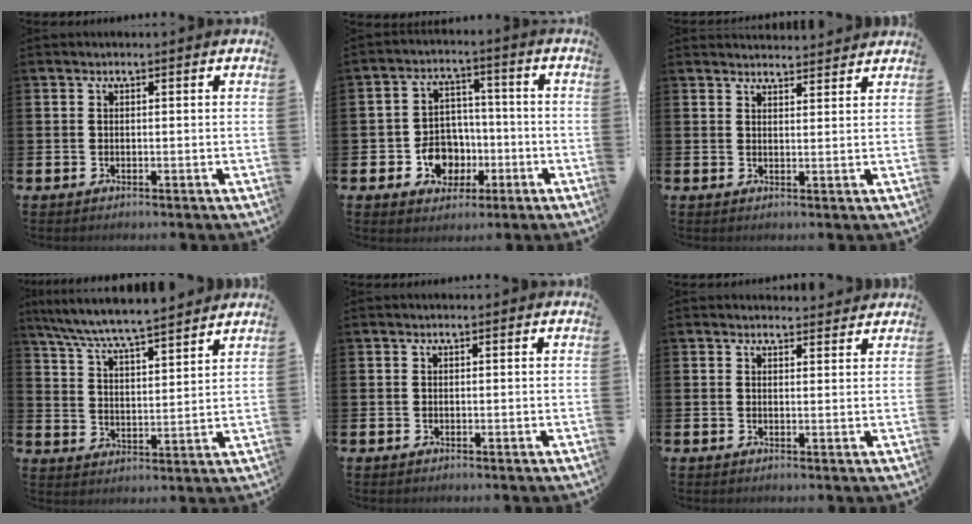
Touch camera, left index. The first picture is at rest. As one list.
[{"total": 6.8, "force": [-2.1, 5.8, 2.8], "torque": [-0.060, 0.020, -0.035]}, {"total": 2.9, "force": [2.9, 0.3, -0.1], "torque": [0.003, -0.019, 0.052]}, {"total": 7.3, "force": [7.1, -0.2, 1.9], "torque": [-0.068, -0.047, 0.125]}, {"total": 0.0}, {"total": 2.0, "force": [1.9, 0.4, -0.1], "torque": [0.008, -0.011, 0.033]}]